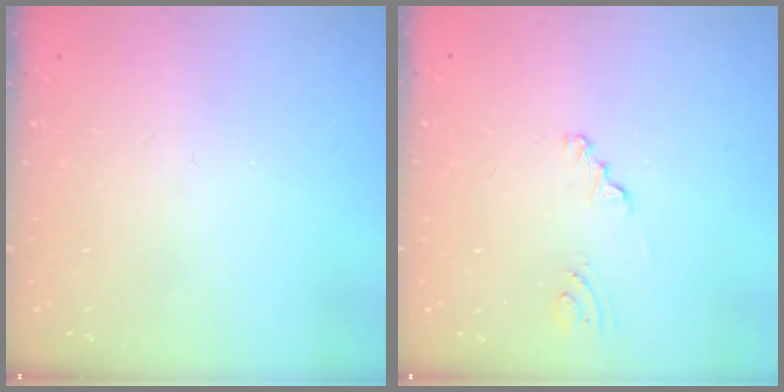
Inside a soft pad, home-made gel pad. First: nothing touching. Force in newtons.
{"total": 1.3, "press": 1.3, "slide": 0.1}